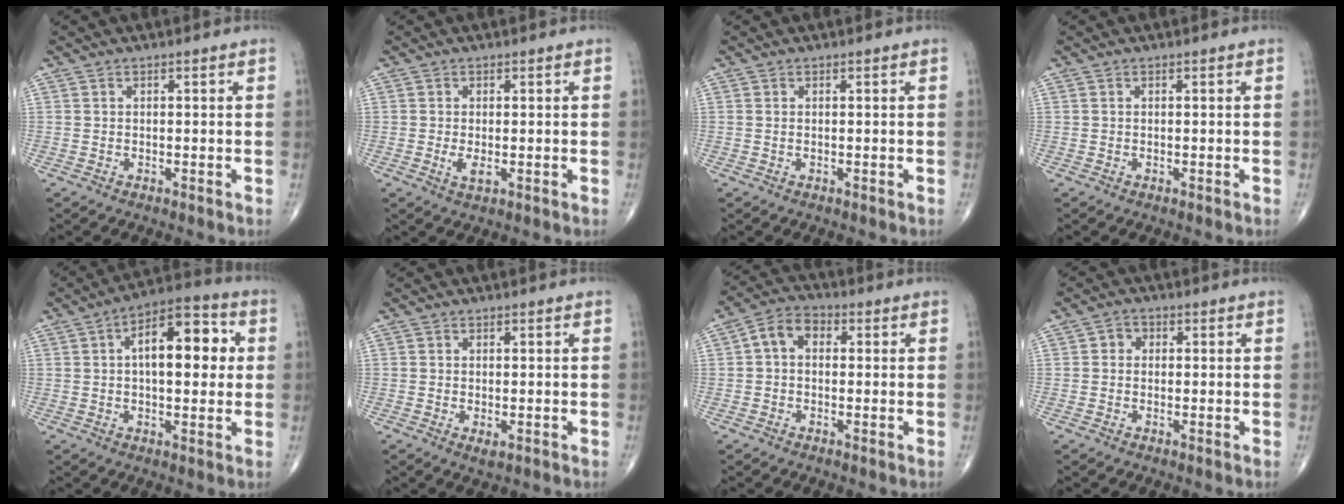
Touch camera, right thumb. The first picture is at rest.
{"total": 2.4, "force": [-0.3, 1.0, 2.2], "torque": [-0.047, -0.007, -0.005]}
{"total": 0.0}
{"total": 0.0}
{"total": 14.3, "force": [2.4, 6.9, 12.3], "torque": [-0.155, 0.020, 0.028]}
{"total": 1.7, "force": [-0.4, 0.8, 1.5], "torque": [-0.025, -0.004, -0.004]}
{"total": 6.0, "force": [0.7, 4.3, 4.1], "torque": [-0.061, 0.024, 0.003]}
{"total": 3.1, "force": [0.4, 2.6, 1.5], "torque": [-0.009, 0.009, 0.000]}